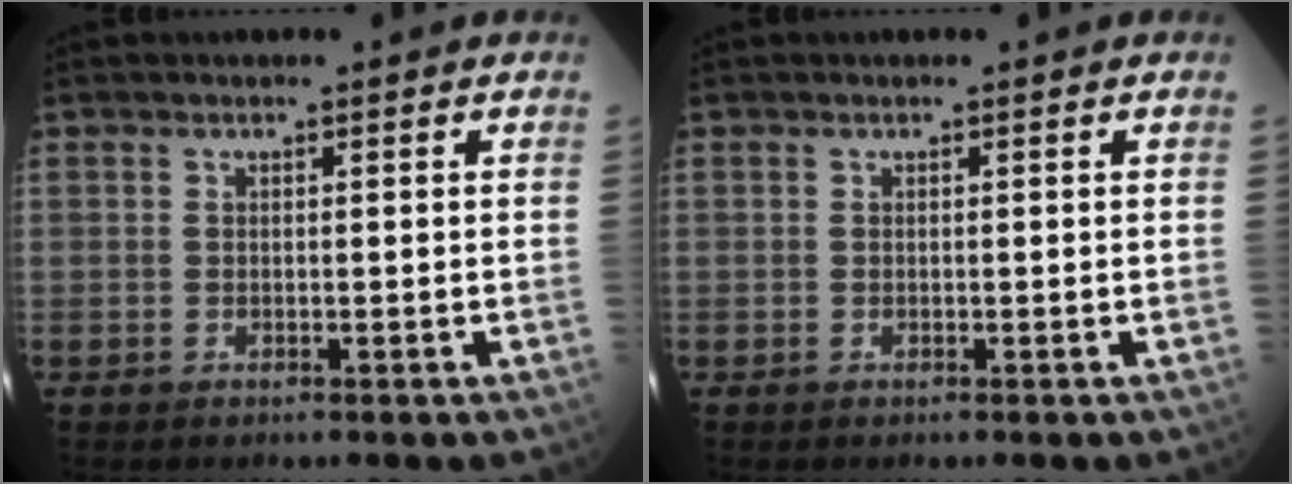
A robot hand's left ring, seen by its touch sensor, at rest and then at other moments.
{"total": 0.0}